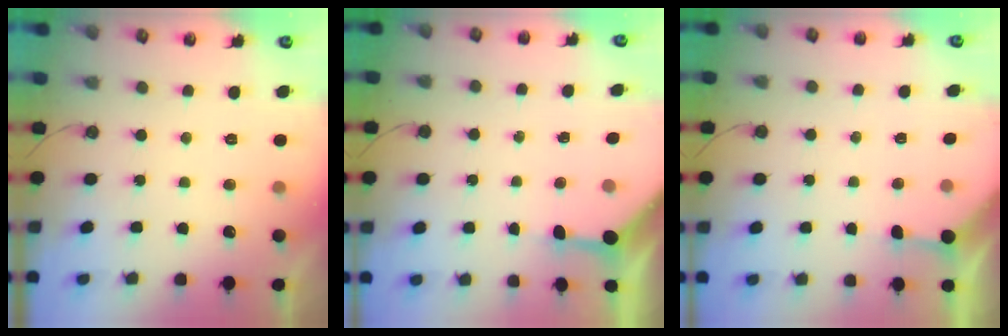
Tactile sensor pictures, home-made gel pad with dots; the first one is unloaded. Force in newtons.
{"total": 3.8, "press": 3.8, "slide": 0.4}
{"total": 2.4, "press": 2.3, "slide": 0.3}